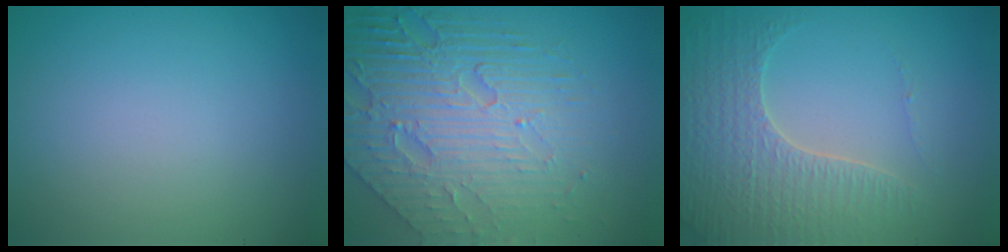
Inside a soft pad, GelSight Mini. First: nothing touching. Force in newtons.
{"total": 7.9, "press": 5.6, "slide": 5.7}
{"total": 4.3, "press": 4.0, "slide": 1.5}